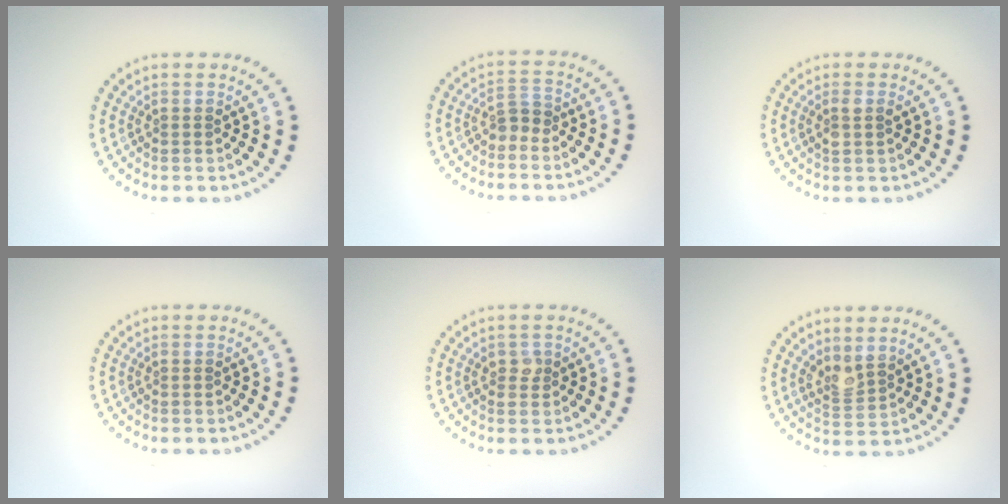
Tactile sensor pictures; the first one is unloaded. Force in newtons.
{"total": 1.6, "press": 1.3, "slide": 0.9}
{"total": 1.4, "press": 1.2, "slide": 0.7}
{"total": 0.0}
{"total": 1.1, "press": 1.1, "slide": 0.1}
{"total": 2.0, "press": 1.6, "slide": 1.2}